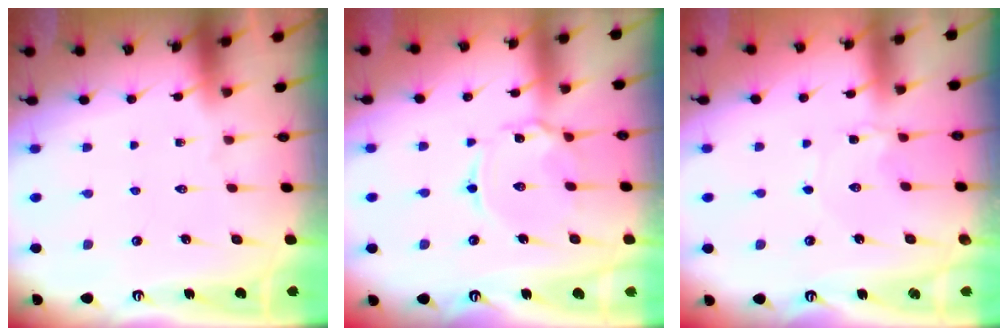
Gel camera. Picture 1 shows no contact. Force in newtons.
{"total": 4.9, "press": 4.9, "slide": 0.1}
{"total": 1.0, "press": 1.0, "slide": 0.1}